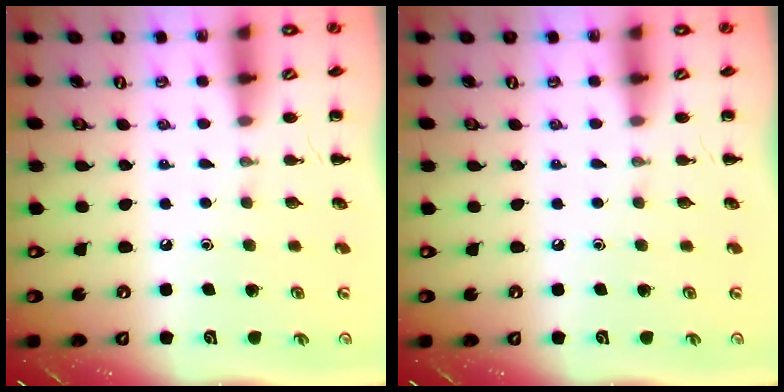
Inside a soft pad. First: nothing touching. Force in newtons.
{"total": 0.0}